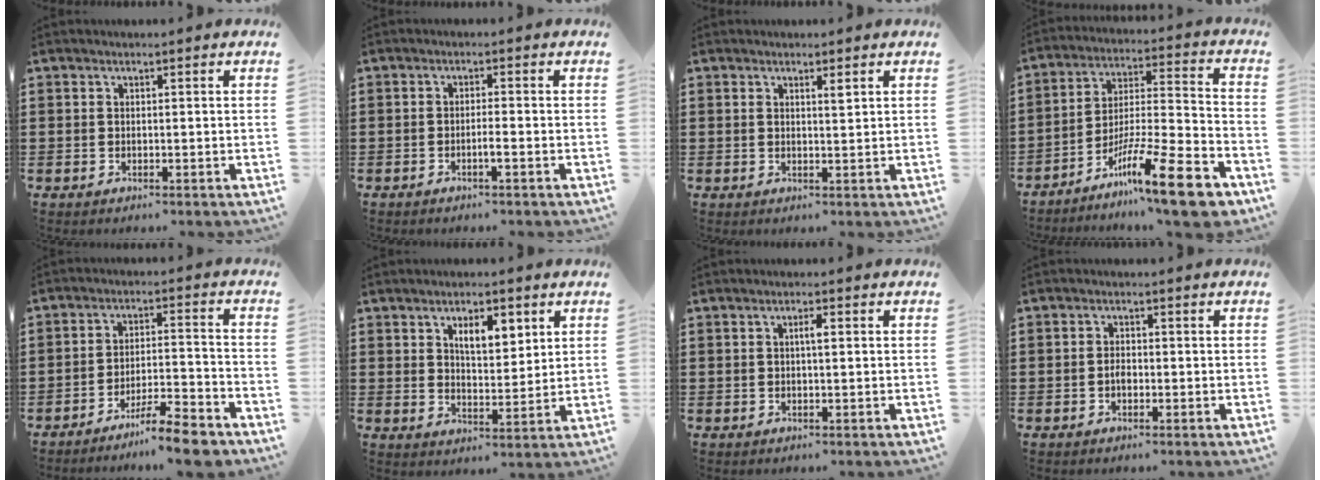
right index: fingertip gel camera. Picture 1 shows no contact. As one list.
[{"total": 1.7, "force": [-1.0, 0.1, 1.4], "torque": [-0.025, -0.002, -0.018]}, {"total": 1.3, "force": [0.7, 0.2, 1.0], "torque": [-0.013, -0.003, 0.011]}, {"total": 15.8, "force": [-11.1, 1.7, 11.2], "torque": [-0.169, 0.036, -0.192]}, {"total": 8.3, "force": [-7.3, 0.7, 4.0], "torque": [-0.062, 0.014, -0.137]}, {"total": 5.5, "force": [2.7, 2.4, 4.2], "torque": [-0.067, -0.001, 0.040]}, {"total": 1.5, "force": [0.1, 0.2, 1.5], "torque": [-0.028, 0.002, 0.000]}, {"total": 1.4, "force": [-0.6, 0.7, 1.0], "torque": [-0.022, -0.002, -0.011]}]